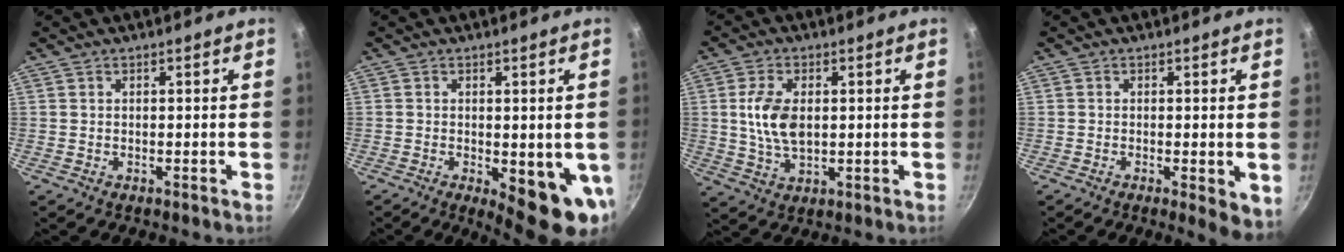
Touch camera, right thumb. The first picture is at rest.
{"total": 10.9, "force": [-2.0, 4.1, 10.0], "torque": [-0.103, -0.017, -0.018]}
{"total": 8.5, "force": [0.9, 4.8, 6.9], "torque": [-0.129, -0.005, 0.017]}
{"total": 5.1, "force": [-1.1, 1.7, 4.7], "torque": [-0.056, -0.009, -0.013]}